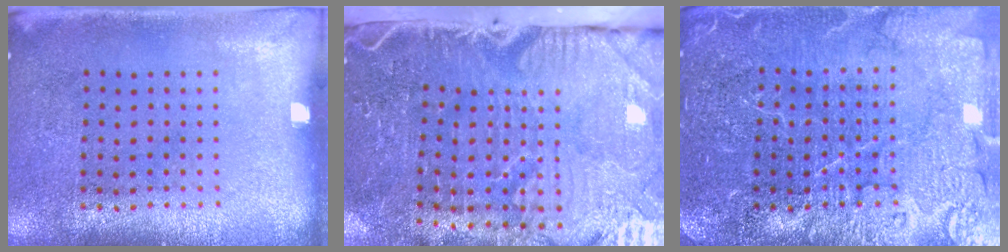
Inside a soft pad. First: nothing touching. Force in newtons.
{"total": 5.4, "press": 4.4, "slide": 3.2}
{"total": 4.7, "press": 4.7, "slide": 0.7}